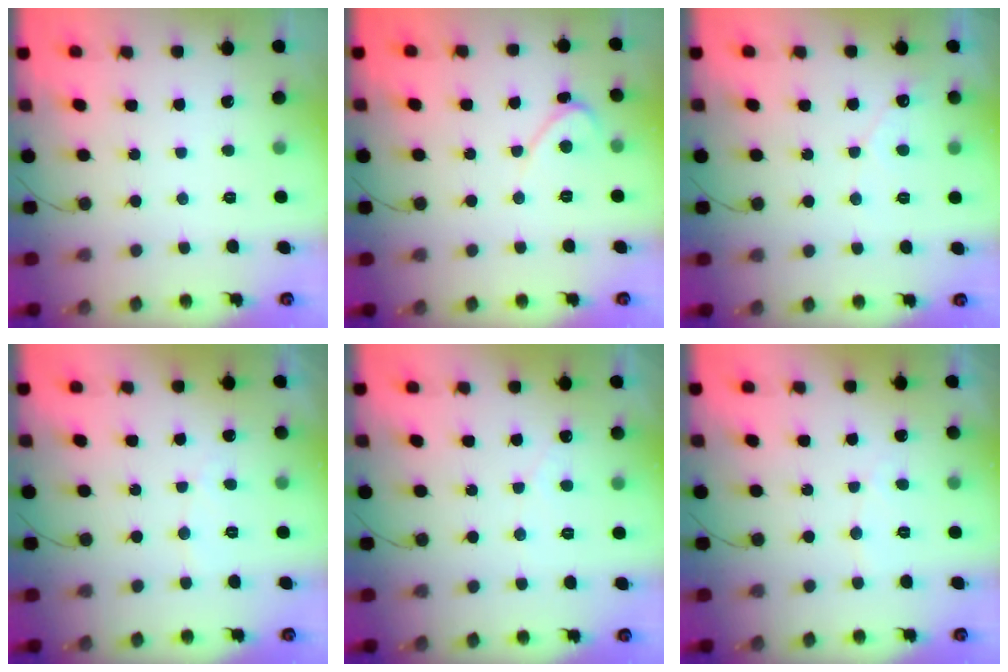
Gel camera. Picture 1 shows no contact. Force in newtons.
{"total": 2.5, "press": 2.5, "slide": 0.2}
{"total": 3.4, "press": 3.4, "slide": 0.1}
{"total": 2.6, "press": 2.6, "slide": 0.1}
{"total": 1.7, "press": 1.7, "slide": 0.0}
{"total": 2.6, "press": 2.6, "slide": 0.2}